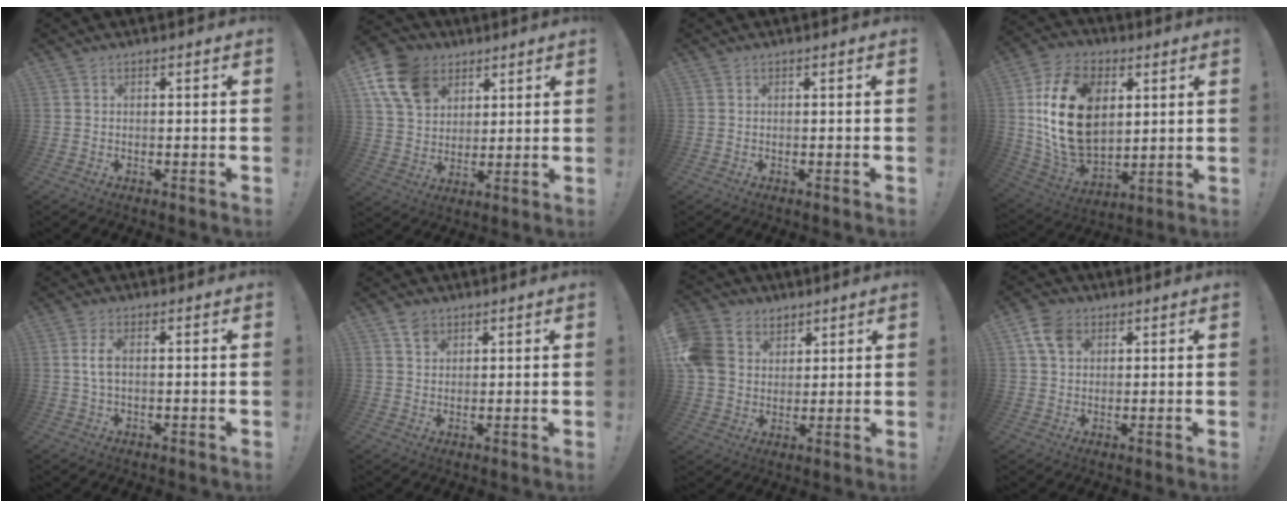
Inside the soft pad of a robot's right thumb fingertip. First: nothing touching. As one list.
[{"total": 15.1, "force": [7.3, 11.3, 7.1], "torque": [-0.118, -0.028, 0.146]}, {"total": 0.0}, {"total": 23.4, "force": [4.9, 16.3, 16.0], "torque": [-0.291, -0.023, 0.093]}, {"total": 4.0, "force": [0.4, 1.6, 3.7], "torque": [-0.067, -0.001, 0.005]}, {"total": 3.3, "force": [2.3, 2.2, 1.0], "torque": [-0.006, -0.012, 0.040]}, {"total": 13.1, "force": [5.0, 11.0, 5.0], "torque": [-0.095, -0.018, 0.104]}, {"total": 7.9, "force": [3.3, 5.7, 4.4], "torque": [-0.082, 0.004, 0.068]}]